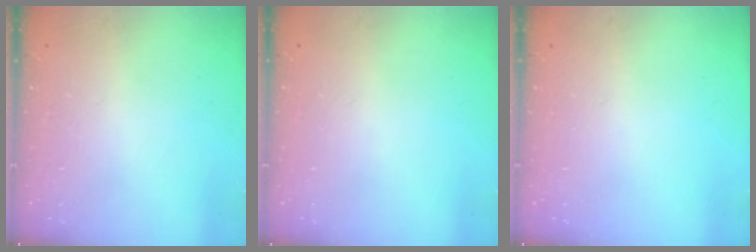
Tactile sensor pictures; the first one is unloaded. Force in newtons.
{"total": 0.0}
{"total": 0.0}